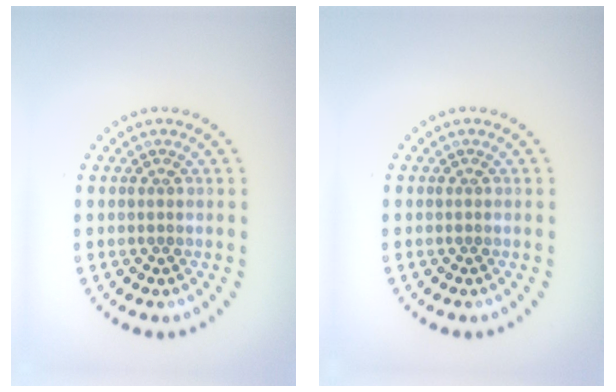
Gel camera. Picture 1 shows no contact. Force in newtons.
{"total": 0.0}